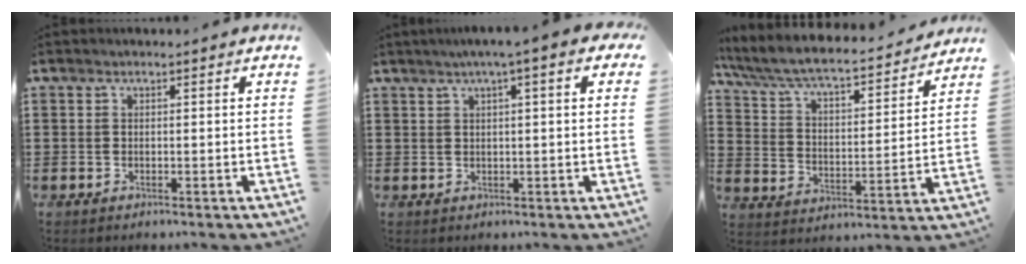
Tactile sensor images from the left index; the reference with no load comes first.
{"total": 3.8, "force": [1.6, 0.1, 3.5], "torque": [-0.068, 0.004, 0.026]}
{"total": 6.1, "force": [5.6, 0.6, 2.4], "torque": [-0.073, -0.045, 0.088]}